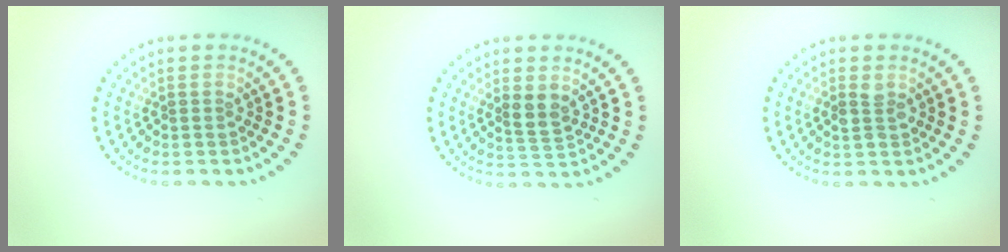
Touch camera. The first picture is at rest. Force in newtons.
{"total": 1.9, "press": 1.8, "slide": 0.8}
{"total": 1.4, "press": 1.4, "slide": 0.2}